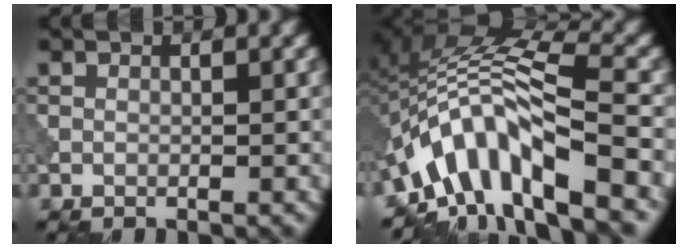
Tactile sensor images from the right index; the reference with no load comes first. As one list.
[{"total": 10.1, "force": [-6.0, 2.9, 7.6], "torque": [-0.119, 0.016, -0.116]}]